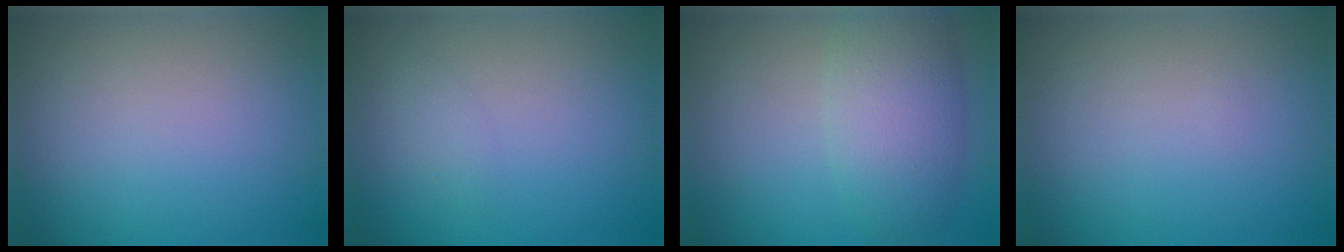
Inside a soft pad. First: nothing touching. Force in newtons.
{"total": 0.9, "press": 0.9, "slide": 0.1}
{"total": 5.7, "press": 5.7, "slide": 0.2}
{"total": 0.0}